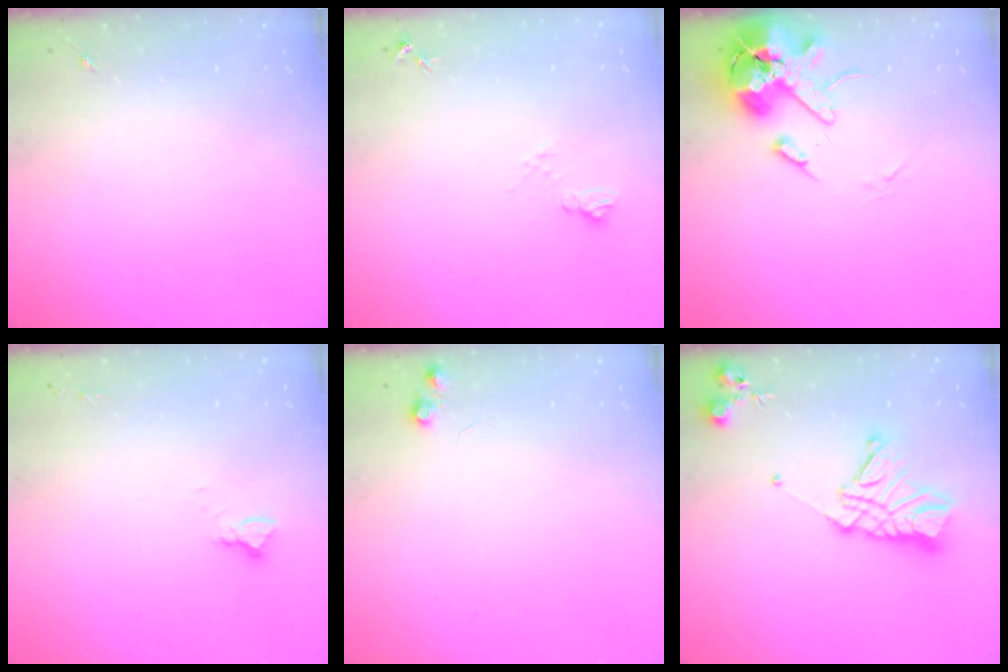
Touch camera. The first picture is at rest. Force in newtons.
{"total": 6.3, "press": 6.3, "slide": 0.7}
{"total": 14.6, "press": 14.4, "slide": 2.4}
{"total": 2.9, "press": 2.9, "slide": 0.2}
{"total": 5.7, "press": 5.6, "slide": 0.9}
{"total": 16.1, "press": 16.0, "slide": 1.6}